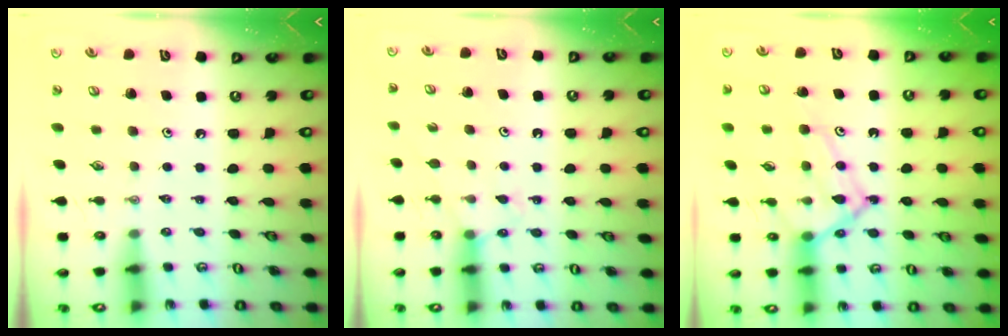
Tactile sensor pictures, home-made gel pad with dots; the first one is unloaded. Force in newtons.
{"total": 6.4, "press": 6.4, "slide": 0.8}
{"total": 13.6, "press": 13.5, "slide": 1.4}